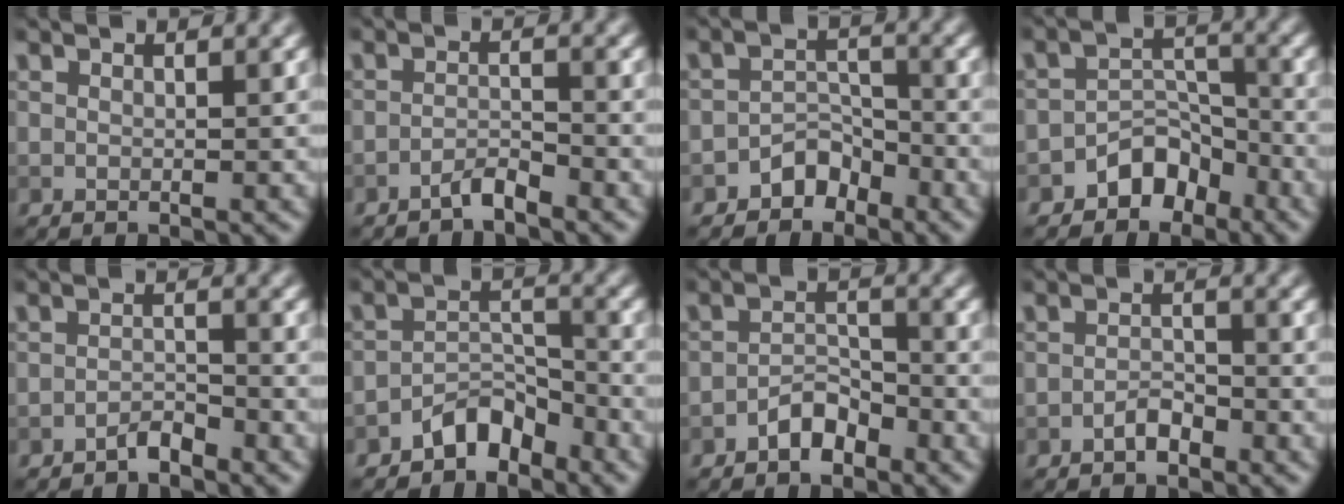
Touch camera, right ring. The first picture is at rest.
{"total": 1.7, "force": [-1.5, 0.2, 0.8], "torque": [-0.013, 0.008, -0.032]}
{"total": 2.6, "force": [-1.9, 1.5, 0.7], "torque": [-0.003, 0.013, -0.034]}
{"total": 3.8, "force": [-2.6, 2.4, 1.3], "torque": [-0.005, 0.011, -0.046]}
{"total": 1.5, "force": [-1.3, 0.3, 0.5], "torque": [-0.009, 0.007, -0.026]}
{"total": 3.4, "force": [-2.8, 1.5, 1.2], "torque": [-0.014, 0.016, -0.053]}
{"total": 2.5, "force": [-1.8, 1.2, 1.2], "torque": [-0.018, 0.011, -0.035]}
{"total": 1.6, "force": [-1.2, 0.6, 0.8], "torque": [-0.015, 0.007, -0.023]}